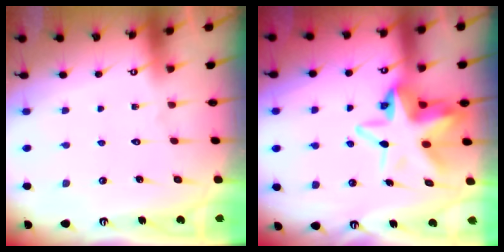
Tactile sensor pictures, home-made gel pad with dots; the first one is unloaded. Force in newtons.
{"total": 12.4, "press": 12.2, "slide": 2.1}